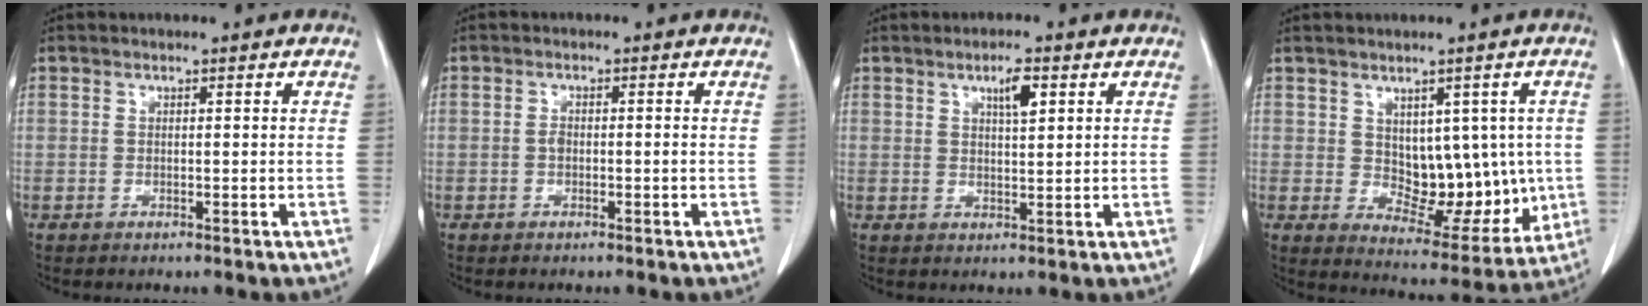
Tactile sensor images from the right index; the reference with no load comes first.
{"total": 1.3, "force": [-0.2, 0.5, 1.1], "torque": [-0.022, 0.002, -0.005]}
{"total": 3.6, "force": [1.7, 0.7, 3.1], "torque": [-0.052, -0.001, 0.028]}
{"total": 10.8, "force": [0.8, 6.5, 8.6], "torque": [-0.097, 0.005, 0.035]}